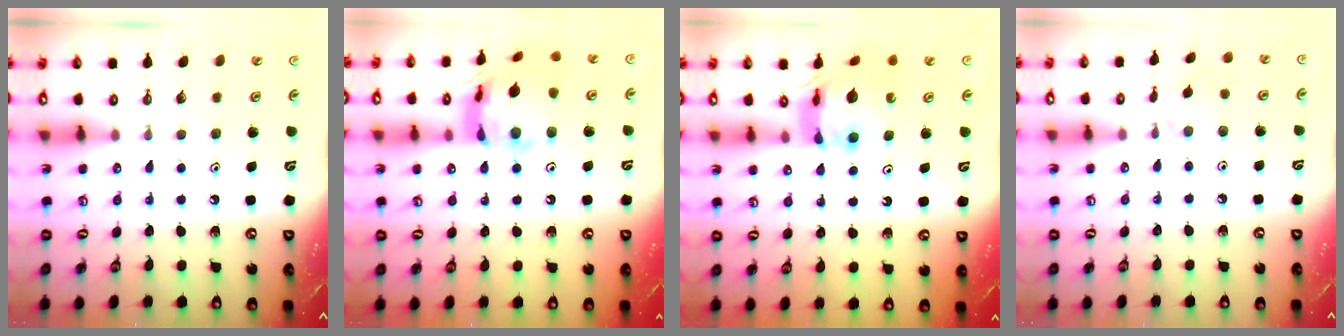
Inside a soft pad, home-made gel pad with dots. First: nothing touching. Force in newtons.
{"total": 17.0, "press": 16.9, "slide": 1.9}
{"total": 12.1, "press": 12.0, "slide": 1.2}
{"total": 2.8, "press": 2.7, "slide": 0.6}